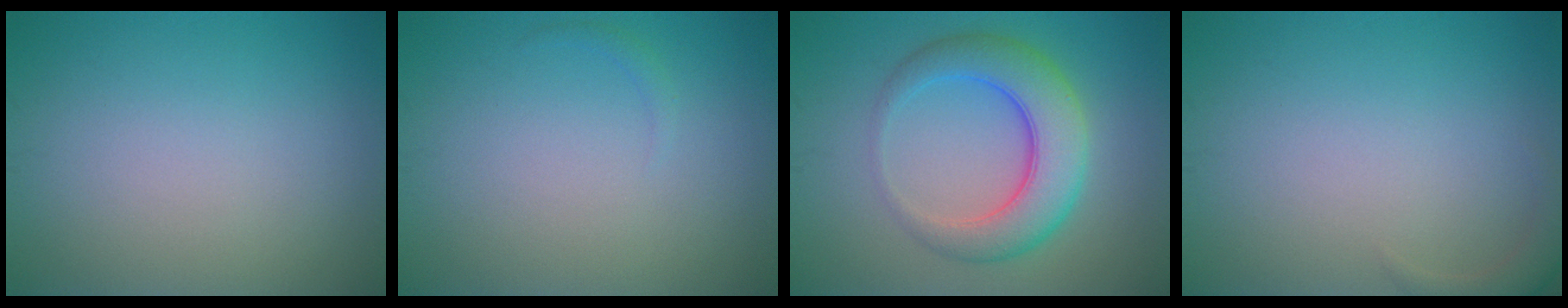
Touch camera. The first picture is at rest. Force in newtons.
{"total": 0.6, "press": 0.6, "slide": 0.1}
{"total": 6.4, "press": 6.4, "slide": 0.2}
{"total": 1.7, "press": 1.7, "slide": 0.2}